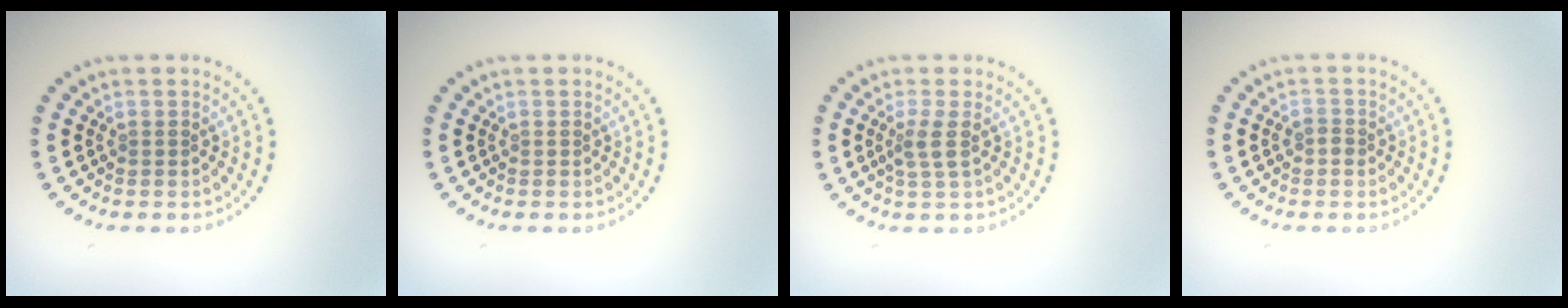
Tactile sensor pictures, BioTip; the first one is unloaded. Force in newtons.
{"total": 0.0}
{"total": 1.7, "press": 1.4, "slide": 1.1}
{"total": 0.9, "press": 0.9, "slide": 0.2}